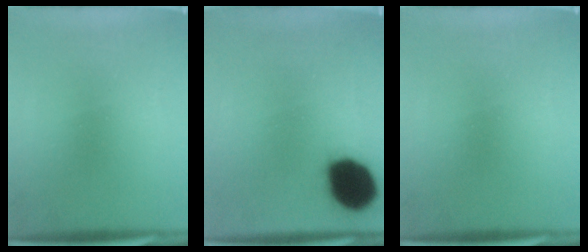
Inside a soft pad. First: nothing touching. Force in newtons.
{"total": 17.1}
{"total": 0.0}